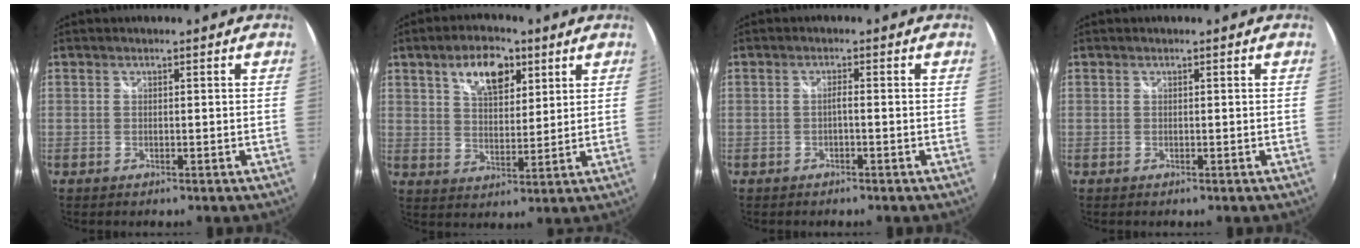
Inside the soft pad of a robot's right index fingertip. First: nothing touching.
{"total": 9.5, "force": [4.9, 4.8, 6.5], "torque": [-0.108, 0.018, 0.084]}
{"total": 1.1, "force": [-0.6, 0.0, 0.9], "torque": [-0.017, 0.003, -0.012]}
{"total": 0.0}